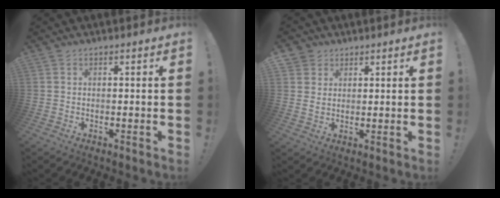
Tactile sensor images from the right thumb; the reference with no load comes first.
{"total": 4.2, "force": [2.4, 3.4, 0.4], "torque": [0.002, -0.013, 0.044]}